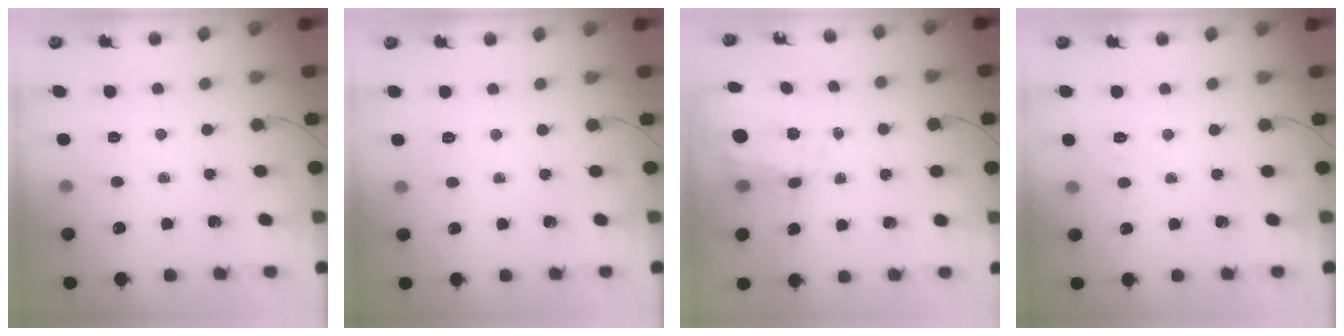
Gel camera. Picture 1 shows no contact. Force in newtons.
{"total": 2.0, "press": 1.3, "slide": 1.5}
{"total": 9.3, "press": 9.2, "slide": 1.4}
{"total": 5.1, "press": 4.6, "slide": 2.2}